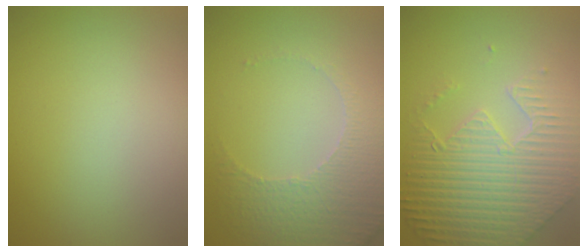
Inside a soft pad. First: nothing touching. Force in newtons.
{"total": 4.8, "press": 3.5, "slide": 3.3}
{"total": 7.9, "press": 5.9, "slide": 5.3}